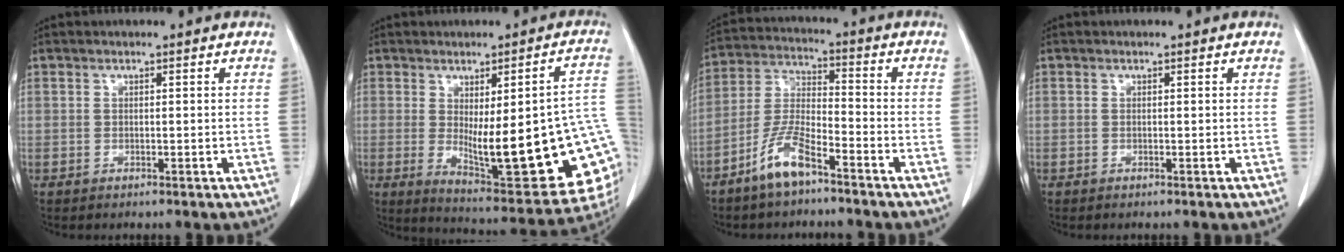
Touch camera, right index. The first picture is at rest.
{"total": 23.5, "force": [-2.6, 5.3, 22.7], "torque": [-0.224, -0.007, -0.008]}
{"total": 8.4, "force": [-5.7, 1.9, 5.9], "torque": [-0.135, -0.007, -0.118]}
{"total": 0.0}